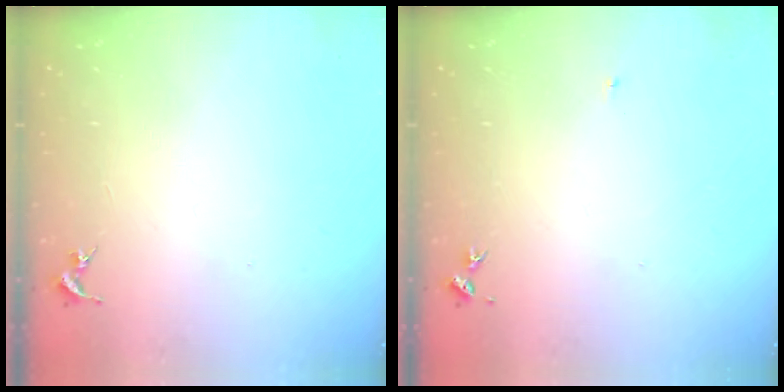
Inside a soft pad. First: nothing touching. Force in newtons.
{"total": 3.3, "press": 3.3, "slide": 0.4}